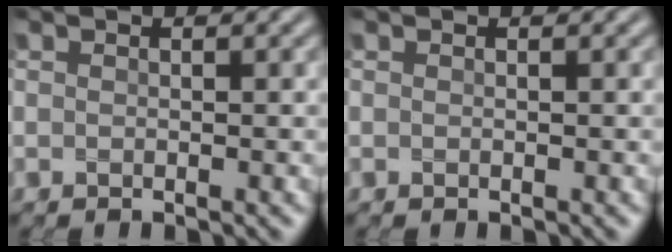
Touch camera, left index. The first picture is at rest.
{"total": 0.0}